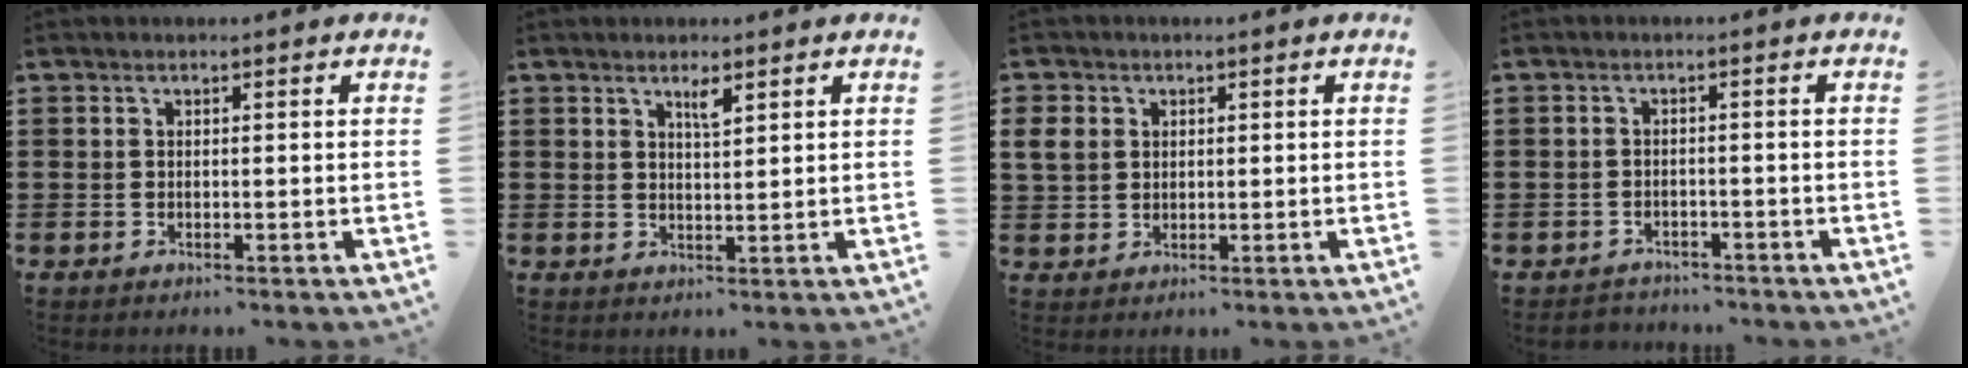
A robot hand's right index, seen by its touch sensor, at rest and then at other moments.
{"total": 2.2, "force": [1.6, 0.4, 1.5], "torque": [-0.025, -0.002, 0.025]}
{"total": 3.6, "force": [1.0, 3.2, 1.3], "torque": [-0.047, 0.009, 0.015]}
{"total": 1.8, "force": [-1.7, 0.6, -0.2], "torque": [-0.002, 0.003, -0.039]}